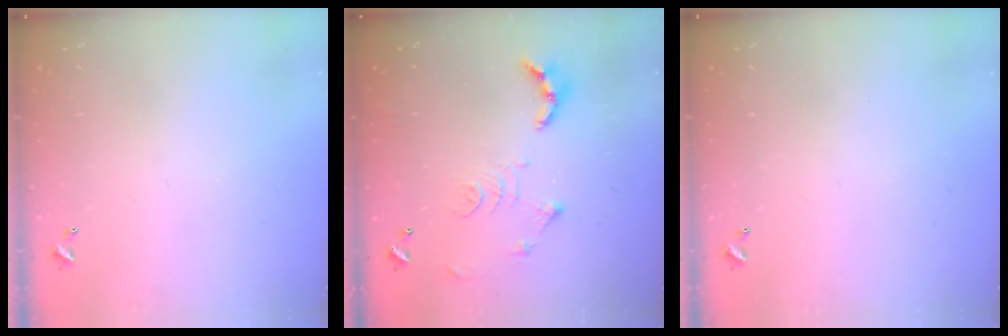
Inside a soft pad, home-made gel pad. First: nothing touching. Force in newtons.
{"total": 12.0, "press": 11.9, "slide": 1.3}
{"total": 0.0}